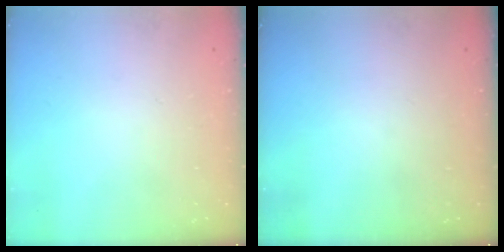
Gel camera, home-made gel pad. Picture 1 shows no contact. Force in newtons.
{"total": 0.0}